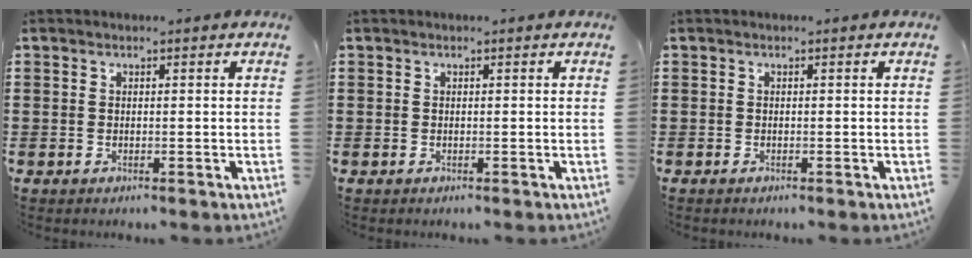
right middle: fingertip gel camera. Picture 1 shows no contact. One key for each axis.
{"total": 0.0}
{"total": 0.0}